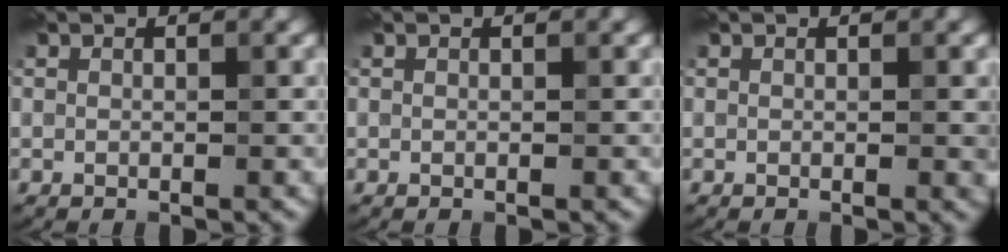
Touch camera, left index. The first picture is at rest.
{"total": 0.0}
{"total": 0.8, "force": [0.0, 0.1, 0.8], "torque": [-0.007, -0.001, -0.001]}